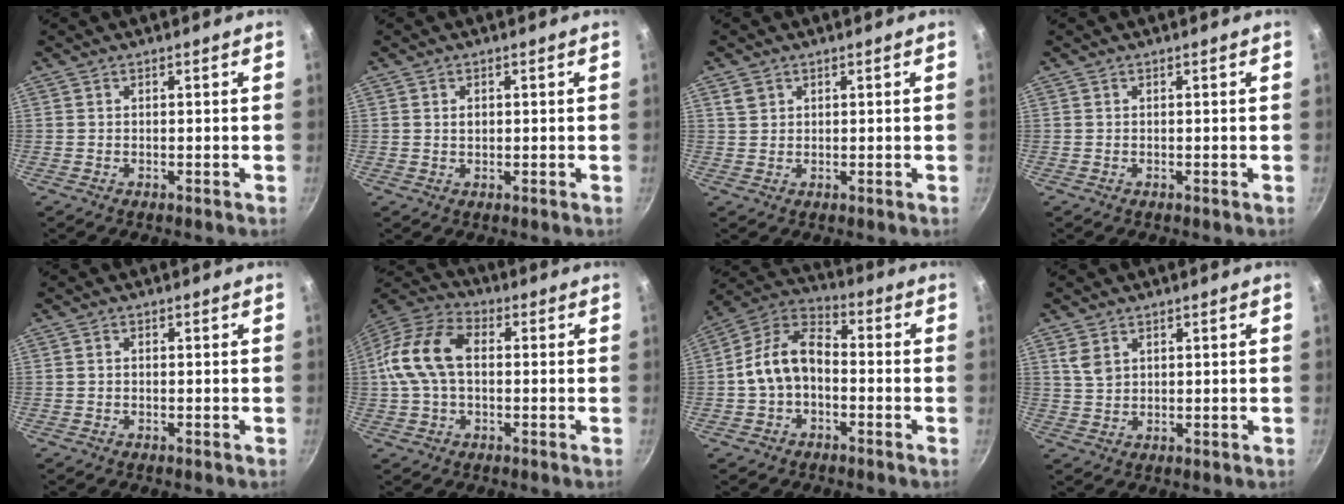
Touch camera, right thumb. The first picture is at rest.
{"total": 1.7, "force": [0.4, 1.2, 1.2], "torque": [-0.016, 0.002, 0.007]}
{"total": 2.3, "force": [1.1, 1.8, 0.8], "torque": [-0.008, 0.002, 0.022]}
{"total": 0.0}
{"total": 0.7, "force": [-0.1, 0.6, 0.4], "torque": [-0.007, 0.005, -0.002]}
{"total": 14.2, "force": [0.7, 9.2, 10.8], "torque": [-0.200, 0.038, -0.005]}
{"total": 11.3, "force": [-1.8, 7.6, 8.3], "torque": [-0.135, 0.048, -0.050]}
{"total": 3.9, "force": [1.8, 2.6, 2.2], "torque": [-0.035, -0.003, 0.040]}